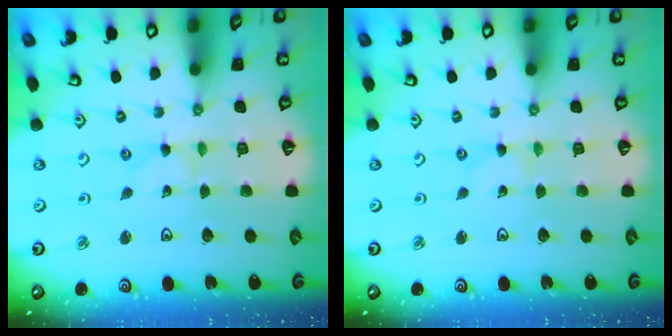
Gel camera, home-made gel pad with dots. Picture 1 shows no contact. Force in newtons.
{"total": 0.0}